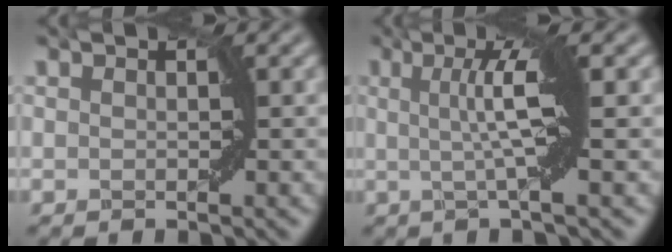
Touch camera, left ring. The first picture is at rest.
{"total": 4.6, "force": [0.4, 0.5, 4.5], "torque": [-0.077, 0.003, 0.005]}